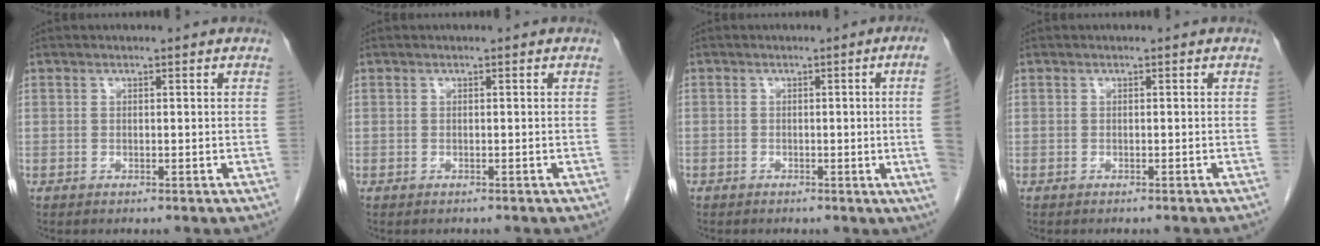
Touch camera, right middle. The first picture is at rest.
{"total": 0.0}
{"total": 5.6, "force": [-0.6, -1.8, 5.3], "torque": [-0.044, -0.007, -0.009]}
{"total": 1.6, "force": [-1.5, -0.1, 0.7], "torque": [-0.008, 0.003, -0.018]}